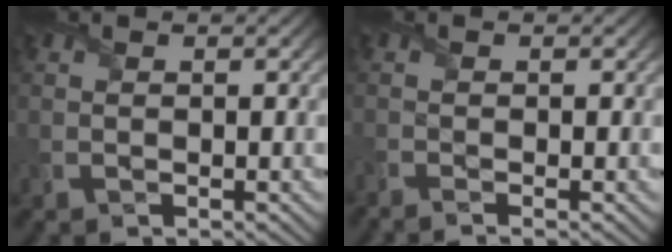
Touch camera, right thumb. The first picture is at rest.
{"total": 1.5, "force": [-1.2, -0.1, 0.9], "torque": [-0.026, -0.004, -0.025]}